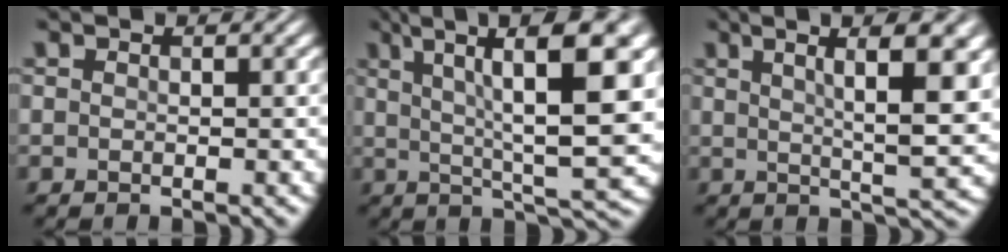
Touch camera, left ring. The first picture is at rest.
{"total": 12.2, "force": [4.1, 3.0, 11.1], "torque": [-0.161, 0.015, 0.064]}
{"total": 9.8, "force": [3.3, 2.6, 8.8], "torque": [-0.101, 0.019, 0.044]}